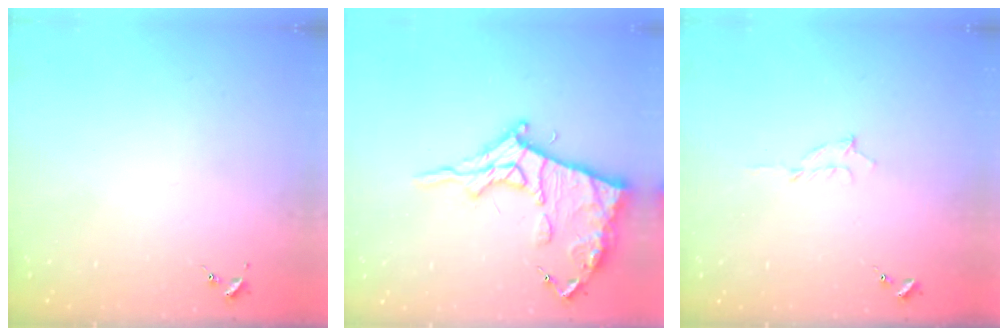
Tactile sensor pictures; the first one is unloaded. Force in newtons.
{"total": 16.1, "press": 16.0, "slide": 1.7}
{"total": 5.6, "press": 5.6, "slide": 0.6}